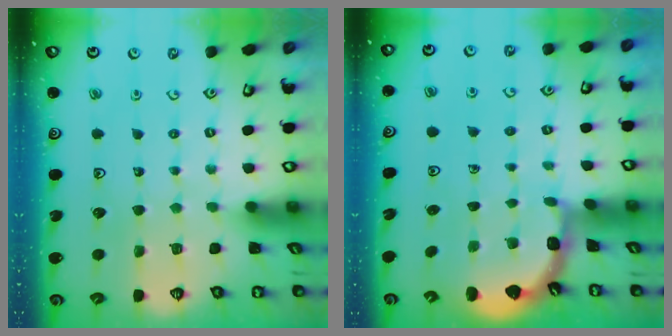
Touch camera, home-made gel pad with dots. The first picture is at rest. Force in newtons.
{"total": 2.1, "press": 2.1, "slide": 0.2}